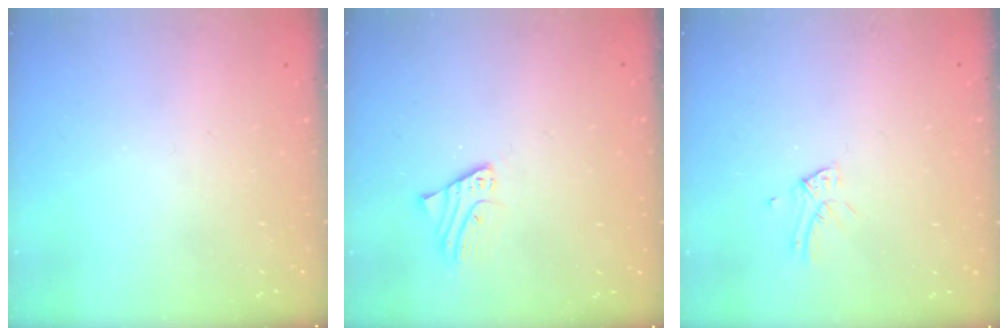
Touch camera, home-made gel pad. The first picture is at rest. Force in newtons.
{"total": 2.1, "press": 2.1, "slide": 0.1}
{"total": 3.0, "press": 3.0, "slide": 0.3}